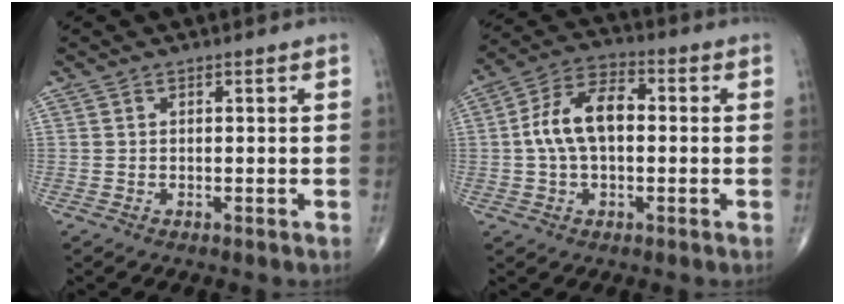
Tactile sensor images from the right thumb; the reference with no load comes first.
{"total": 10.9, "force": [0.3, 6.3, 8.8], "torque": [-0.165, 0.030, -0.002]}